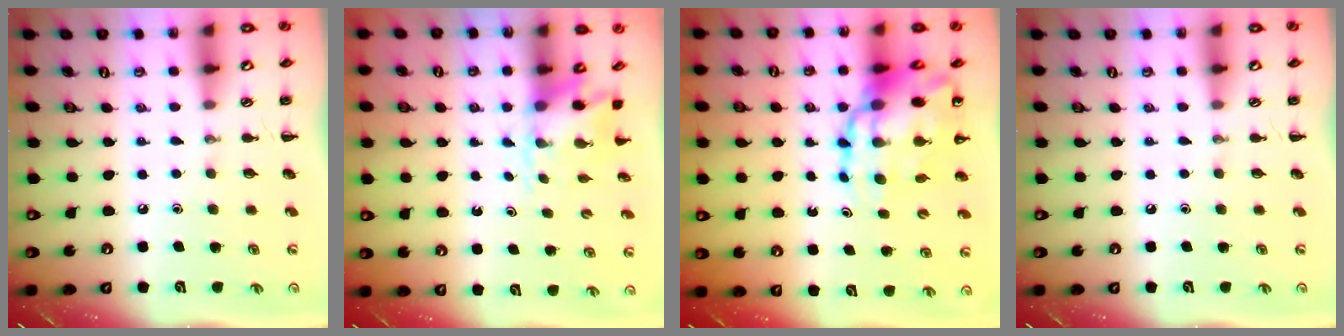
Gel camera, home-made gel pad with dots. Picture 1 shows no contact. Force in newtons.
{"total": 2.9, "press": 2.8, "slide": 0.7}
{"total": 14.9, "press": 14.3, "slide": 4.1}
{"total": 0.0}